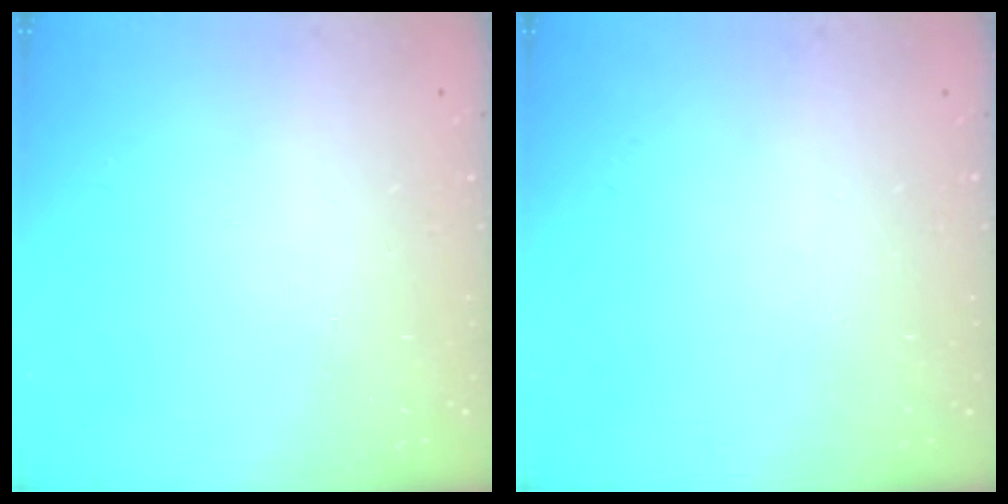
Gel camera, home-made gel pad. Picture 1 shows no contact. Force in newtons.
{"total": 0.0}